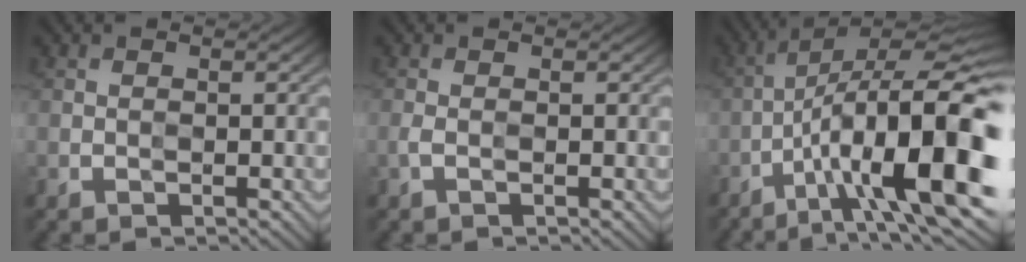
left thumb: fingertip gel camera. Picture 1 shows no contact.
{"total": 0.8, "force": [-0.4, 0.1, 0.7], "torque": [-0.025, 0.001, -0.010]}
{"total": 17.4, "force": [-6.5, 5.1, 15.2], "torque": [-0.220, 0.004, -0.101]}